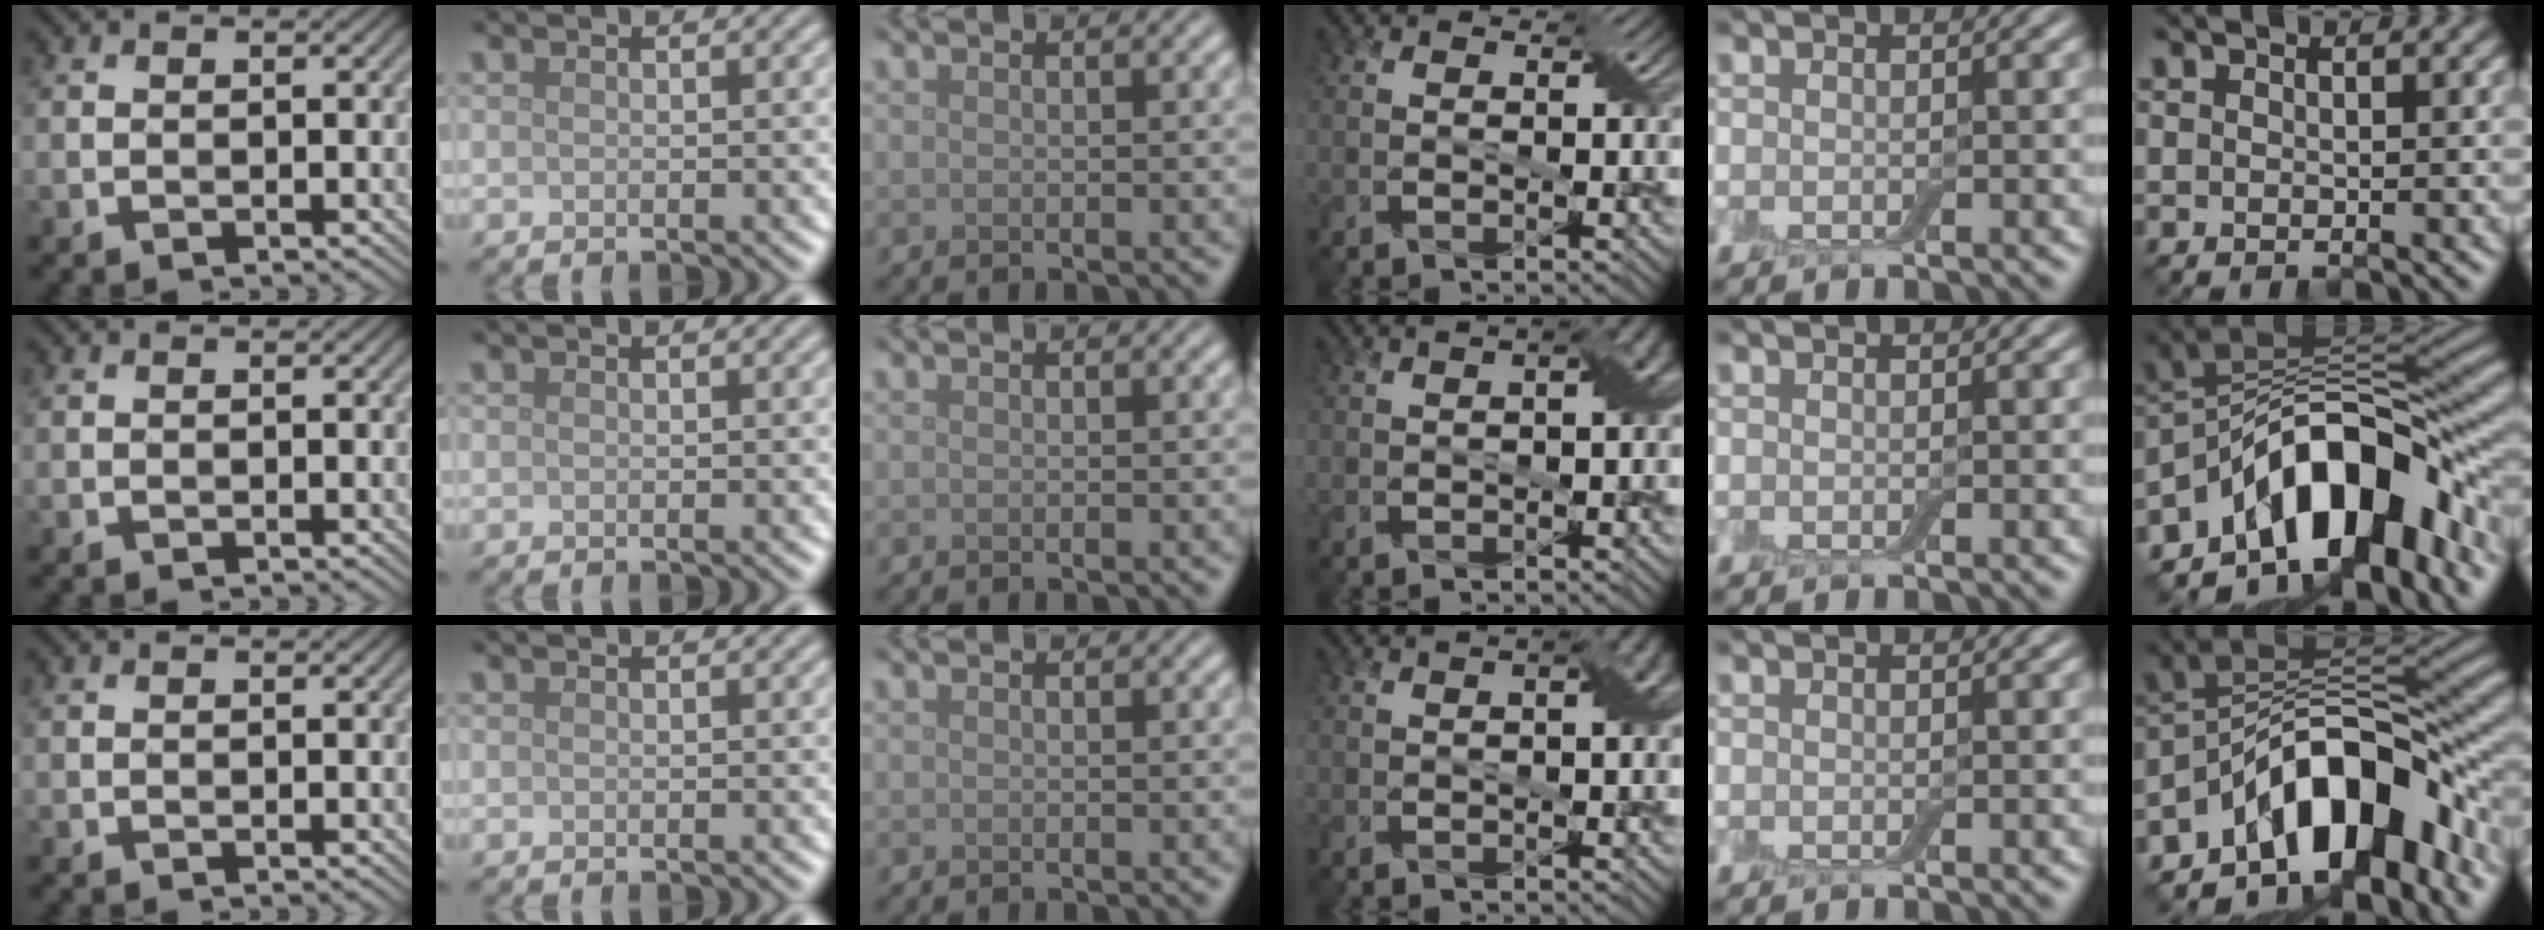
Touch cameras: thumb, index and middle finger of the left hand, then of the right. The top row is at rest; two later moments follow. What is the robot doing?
{"motion": "pour", "object": "bottle"}